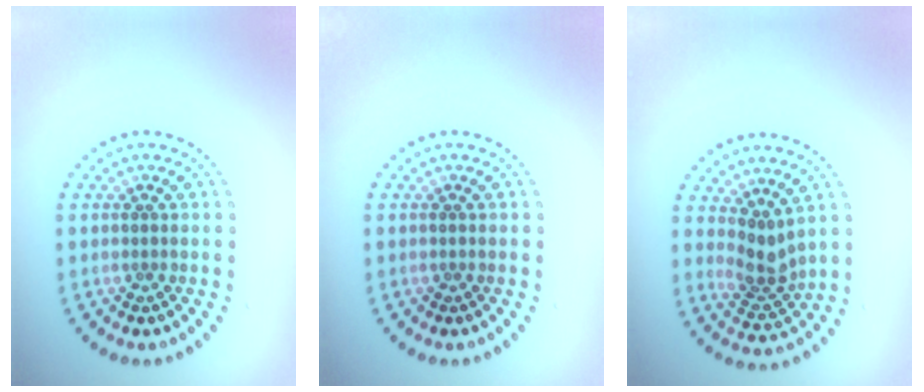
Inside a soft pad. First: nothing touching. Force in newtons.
{"total": 0.0}
{"total": 2.8, "press": 2.1, "slide": 1.8}